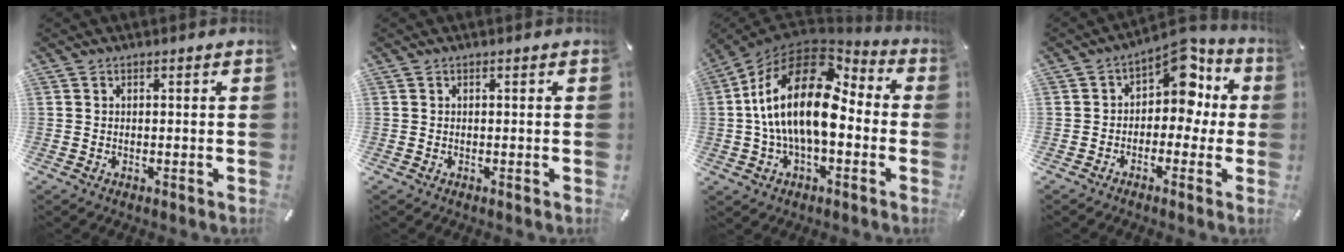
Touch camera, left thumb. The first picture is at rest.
{"total": 0.0}
{"total": 21.3, "force": [1.5, 12.1, 17.5], "torque": [-0.333, 0.003, 0.022]}
{"total": 10.1, "force": [4.0, 6.6, 6.6], "torque": [-0.091, -0.023, 0.068]}